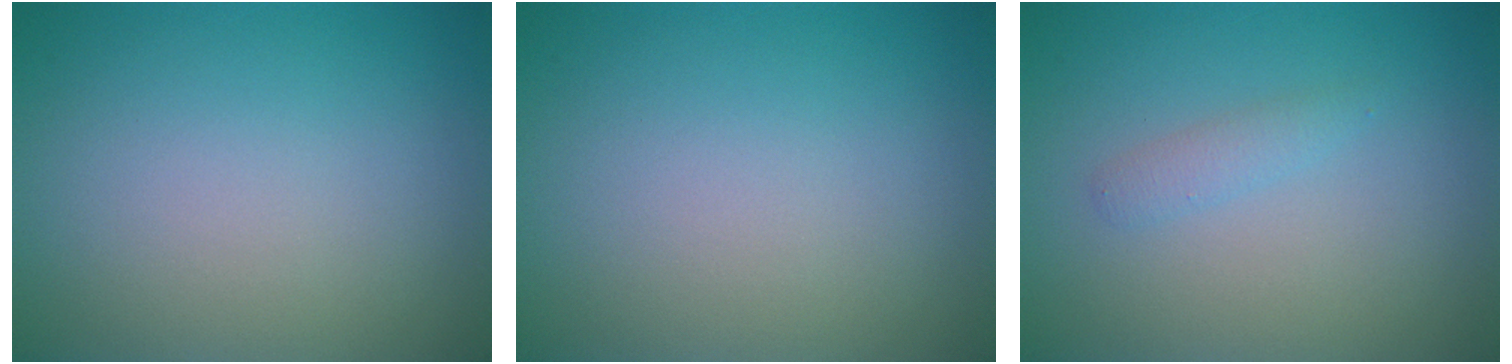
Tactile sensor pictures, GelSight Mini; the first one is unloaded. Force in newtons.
{"total": 0.0}
{"total": 1.1, "press": 1.1, "slide": 0.1}